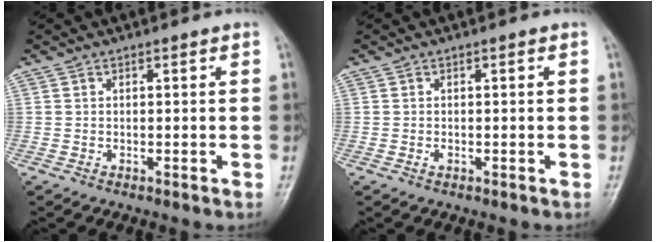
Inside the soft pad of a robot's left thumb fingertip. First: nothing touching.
{"total": 0.7, "force": [-0.1, 0.4, 0.6], "torque": [-0.006, 0.002, -0.001]}